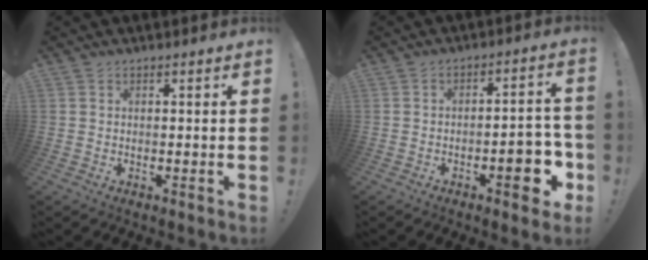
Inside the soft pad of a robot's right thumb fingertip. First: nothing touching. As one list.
[{"total": 10.5, "force": [-4.3, 3.9, 8.7], "torque": [-0.102, 0.019, -0.068]}]